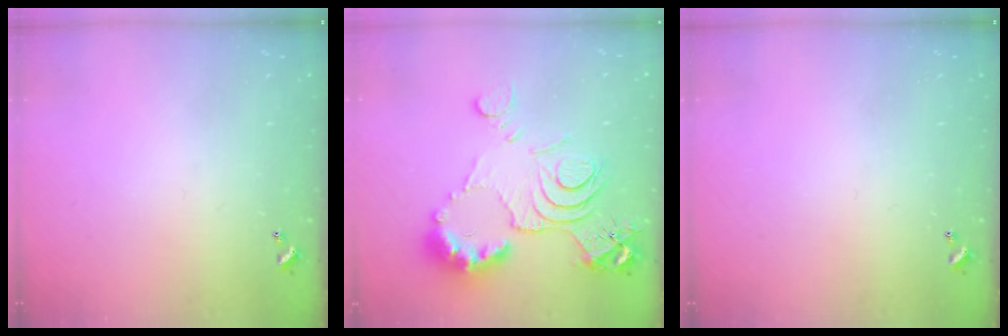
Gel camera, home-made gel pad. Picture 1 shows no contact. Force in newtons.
{"total": 14.5, "press": 14.5, "slide": 1.1}
{"total": 0.0}